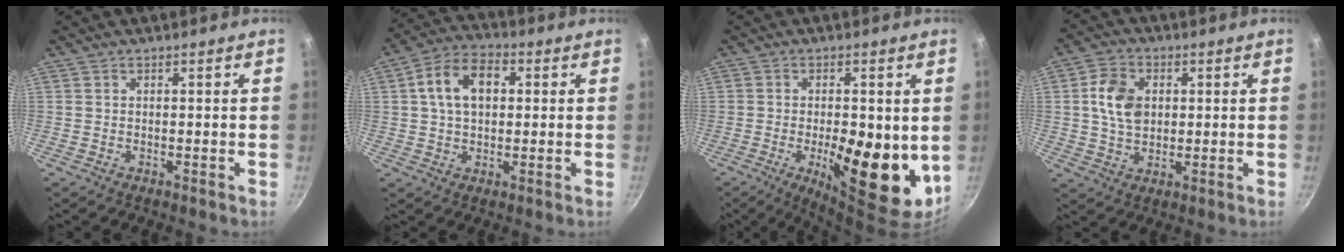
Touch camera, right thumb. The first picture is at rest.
{"total": 10.8, "force": [2.0, 7.2, 7.9], "torque": [-0.117, 0.021, 0.023]}
{"total": 14.5, "force": [-2.1, 5.8, 13.1], "torque": [-0.173, -0.007, -0.022]}
{"total": 8.8, "force": [1.3, 6.3, 6.0], "torque": [-0.095, 0.006, 0.021]}